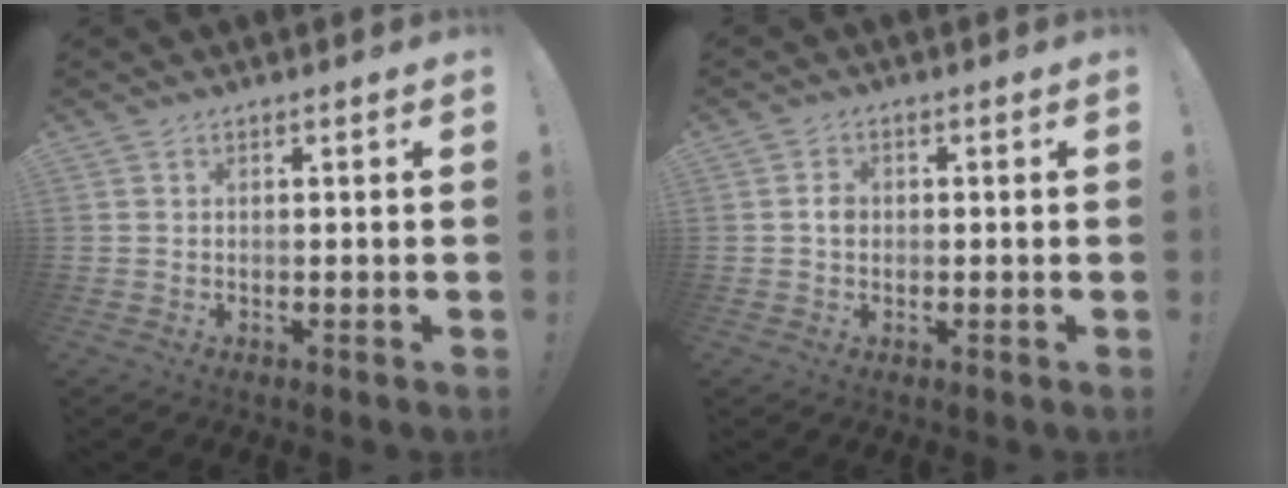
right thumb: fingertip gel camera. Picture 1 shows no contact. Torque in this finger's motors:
{"motor_torque": [0.16, 0.38, 0.37, -0.27, -0.02]}